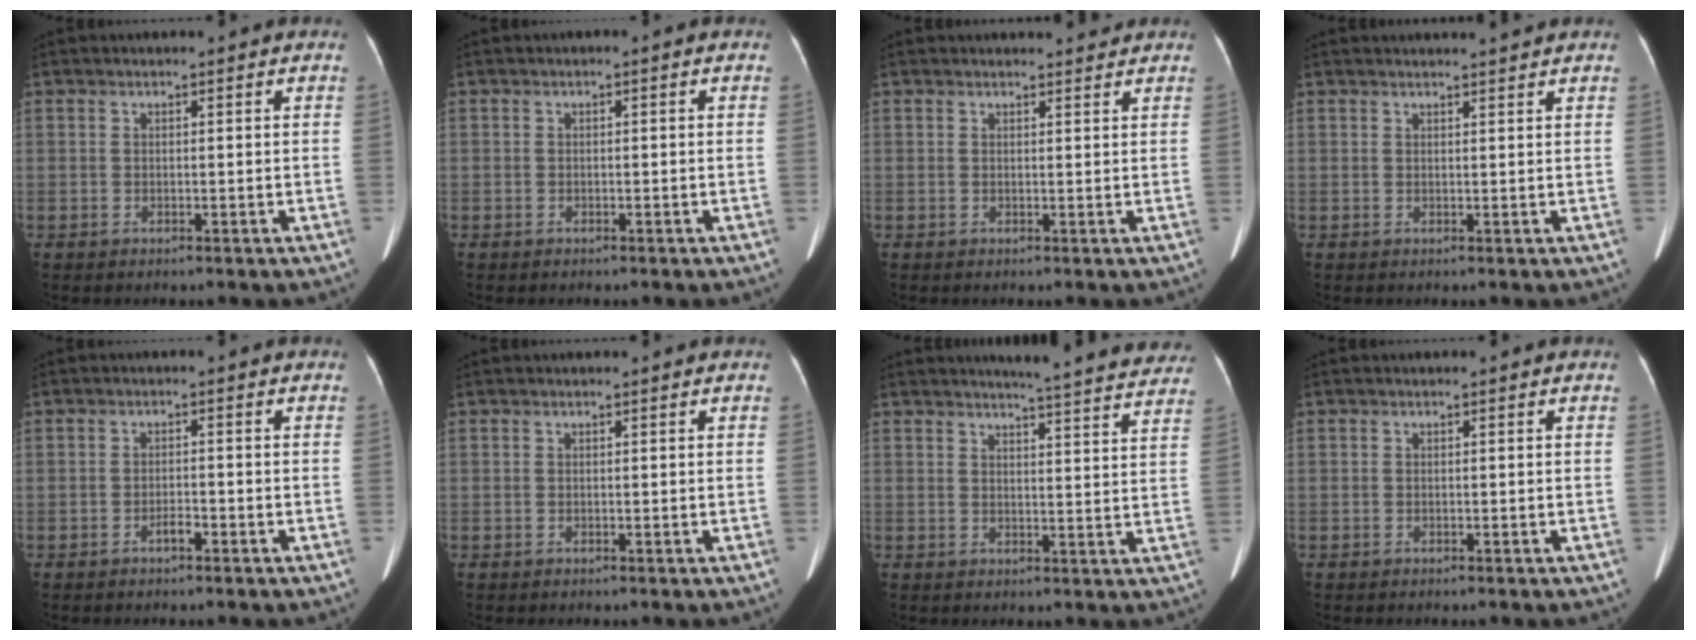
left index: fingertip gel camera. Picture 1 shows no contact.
{"total": 0.6, "force": [-0.5, 0.4, 0.1], "torque": [-0.002, 0.005, -0.011]}
{"total": 2.2, "force": [2.2, 0.3, 0.2], "torque": [-0.008, 0.002, 0.026]}
{"total": 2.9, "force": [2.8, -0.3, 0.8], "torque": [-0.011, 0.010, 0.036]}
{"total": 1.6, "force": [-1.1, 0.4, 1.0], "torque": [-0.019, 0.001, -0.016]}
{"total": 0.0}
{"total": 17.8, "force": [16.8, 1.0, 5.7], "torque": [-0.066, -0.050, 0.182]}
{"total": 0.0}